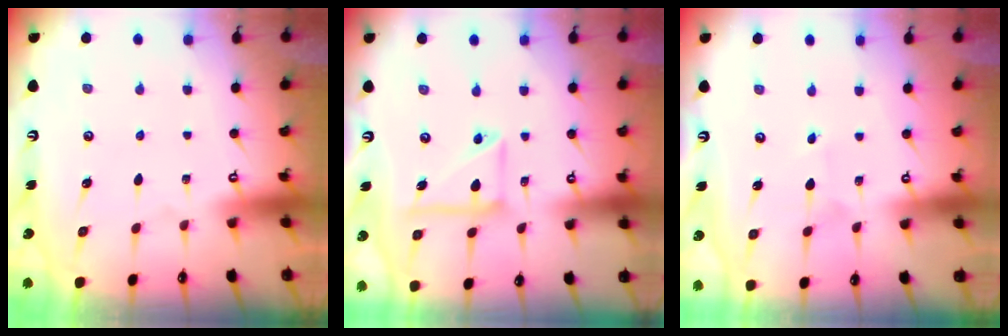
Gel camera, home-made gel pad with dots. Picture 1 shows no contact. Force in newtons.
{"total": 12.5, "press": 12.4, "slide": 1.5}
{"total": 1.9, "press": 1.9, "slide": 0.2}